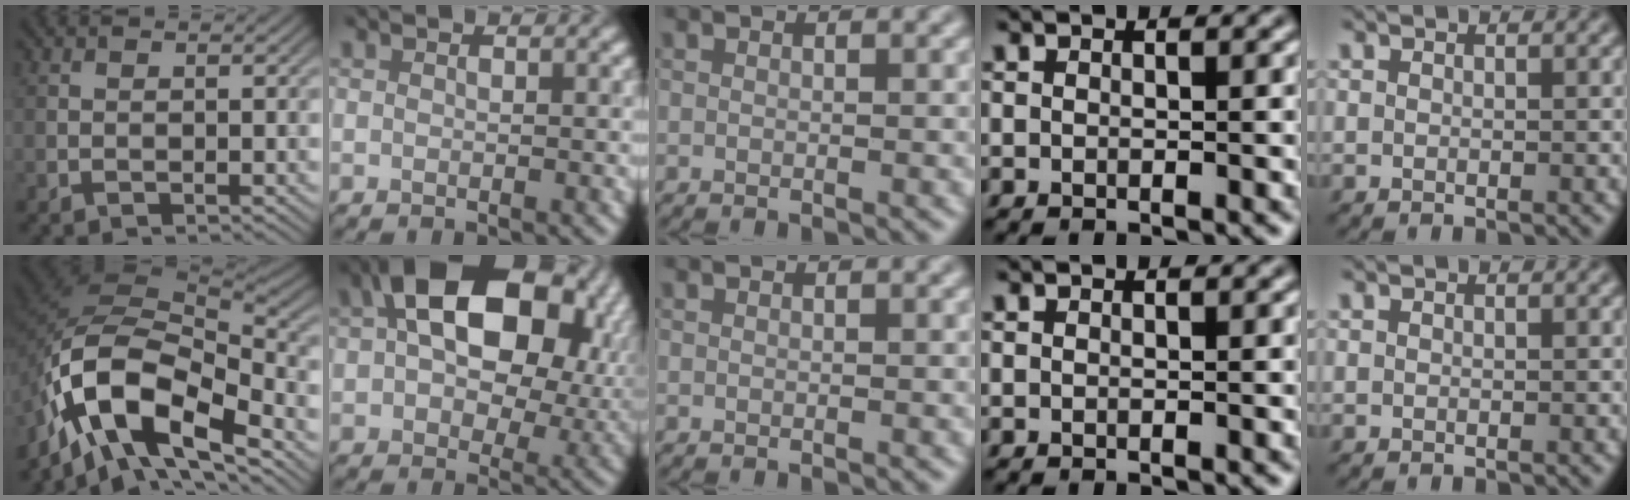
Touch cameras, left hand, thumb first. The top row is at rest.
{"thumb": {"total": 15.2, "force": [-7.3, 7.1, 11.3], "torque": [-0.218, -0.005, -0.150]}, "index": {"total": 16.4, "force": [5.8, 10.2, 11.4], "torque": [-0.174, 0.015, 0.115]}}